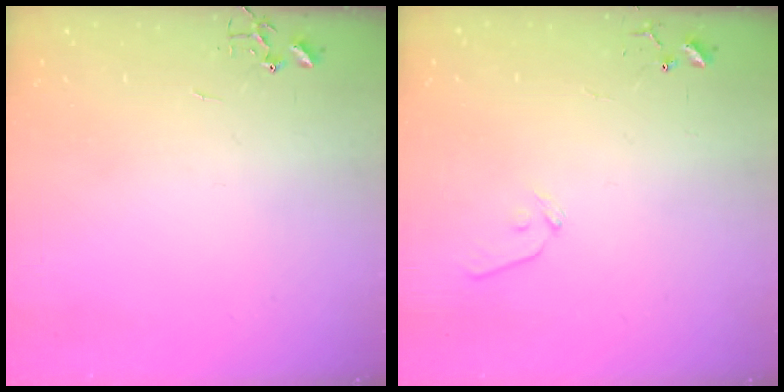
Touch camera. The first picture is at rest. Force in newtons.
{"total": 6.9, "press": 6.9, "slide": 0.7}